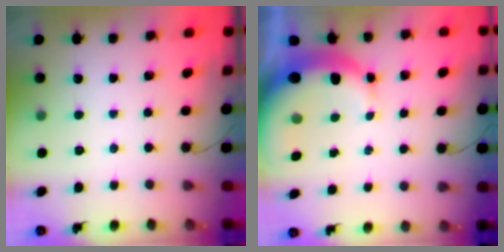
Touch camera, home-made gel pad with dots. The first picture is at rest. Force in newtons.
{"total": 10.3, "press": 10.1, "slide": 1.8}